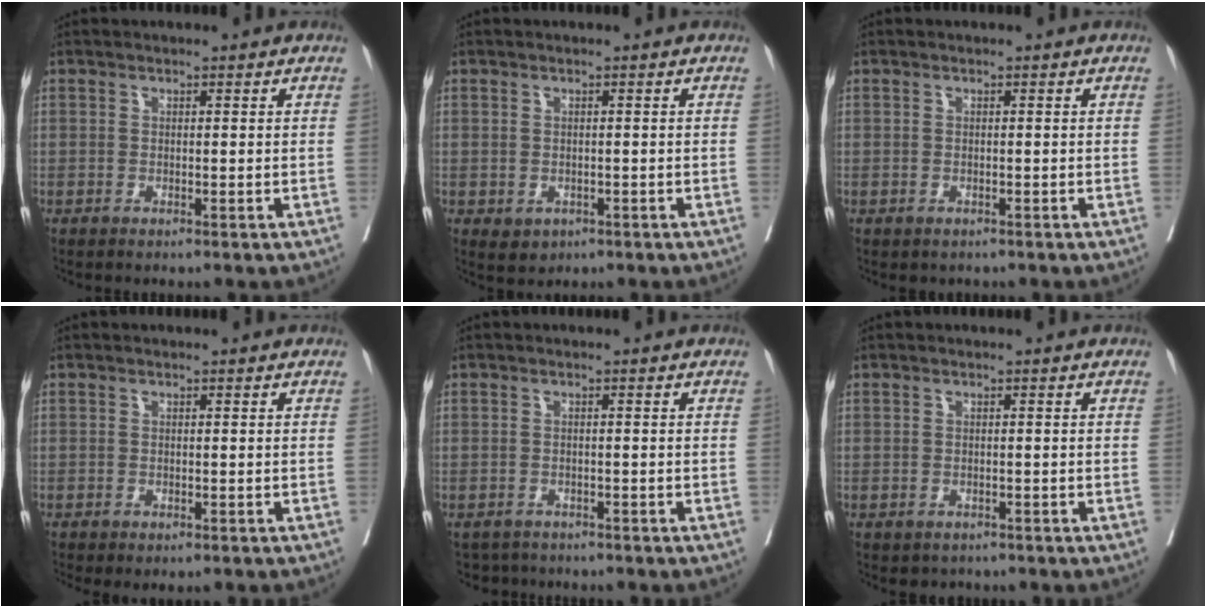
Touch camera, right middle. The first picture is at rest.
{"total": 1.9, "force": [-0.6, 1.6, 0.9], "torque": [-0.012, 0.000, 0.002]}
{"total": 0.6, "force": [-0.4, 0.5, 0.1], "torque": [-0.007, 0.002, -0.002]}
{"total": 1.7, "force": [-1.3, 0.8, 0.8], "torque": [-0.006, -0.004, -0.017]}
{"total": 3.4, "force": [-2.9, 1.7, -0.3], "torque": [0.005, -0.001, -0.047]}
{"total": 1.7, "force": [-1.2, 1.2, 0.3], "torque": [-0.006, 0.001, -0.014]}